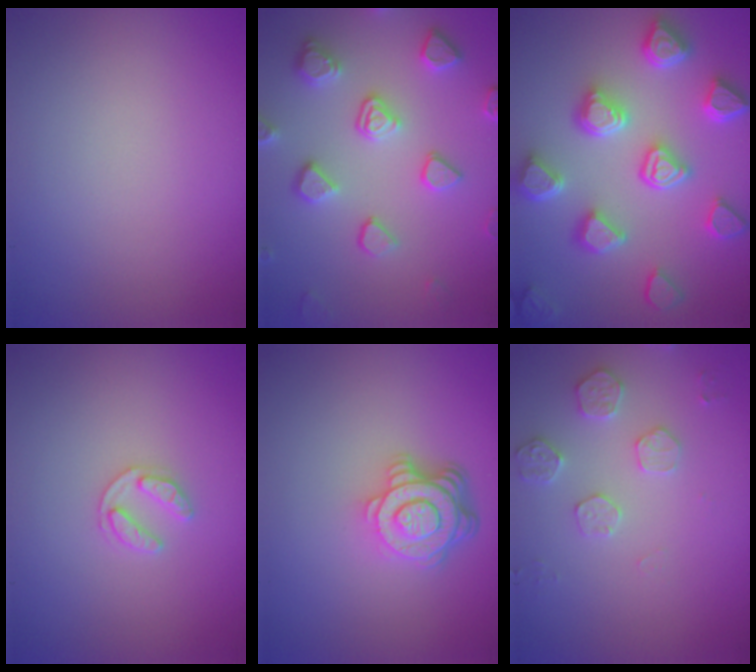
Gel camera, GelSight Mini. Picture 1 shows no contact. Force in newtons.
{"total": 4.1, "press": 4.1, "slide": 0.4}
{"total": 6.9, "press": 5.7, "slide": 3.9}
{"total": 1.6, "press": 1.6, "slide": 0.3}
{"total": 5.0, "press": 3.6, "slide": 3.6}
{"total": 2.5, "press": 2.5, "slide": 0.5}